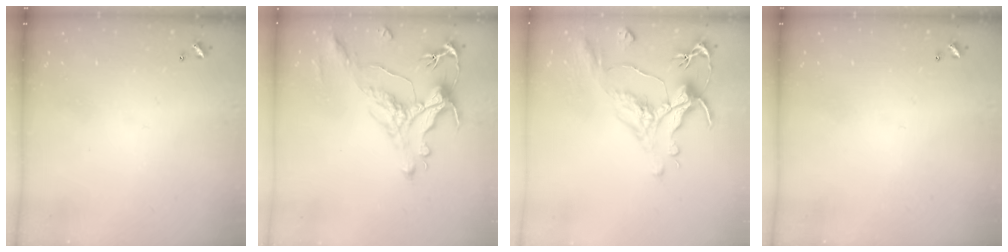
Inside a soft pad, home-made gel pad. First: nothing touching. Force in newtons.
{"total": 1.2, "press": 0.2, "slide": 1.2}
{"total": 1.7, "press": 0.9, "slide": 1.4}
{"total": 0.0}